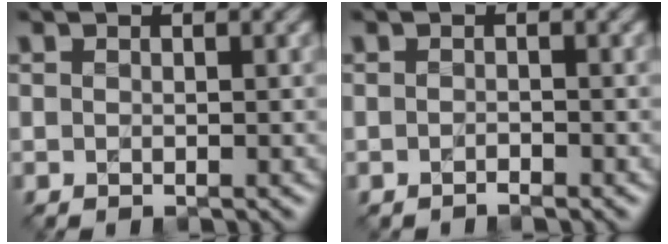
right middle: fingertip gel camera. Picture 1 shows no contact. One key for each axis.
{"total": 0.7, "fx": -0.6, "fy": 0.1, "fz": 0.3, "tx": -0.005, "ty": 0.003, "tz": -0.011}